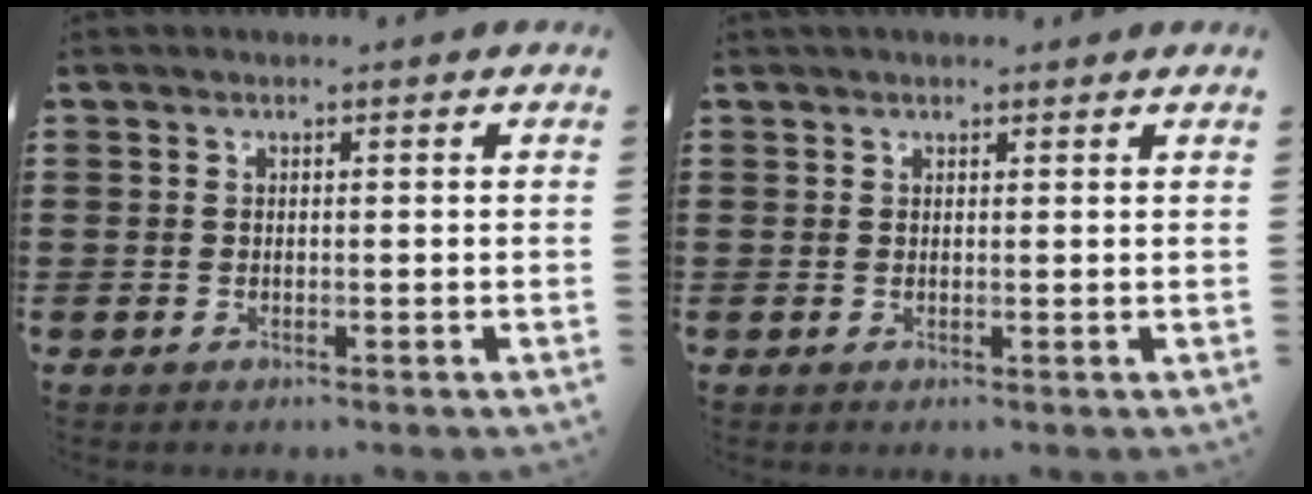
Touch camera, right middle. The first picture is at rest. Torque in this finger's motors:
{"motor_torque": [0.55, -0.44, 0.21, 0.06]}